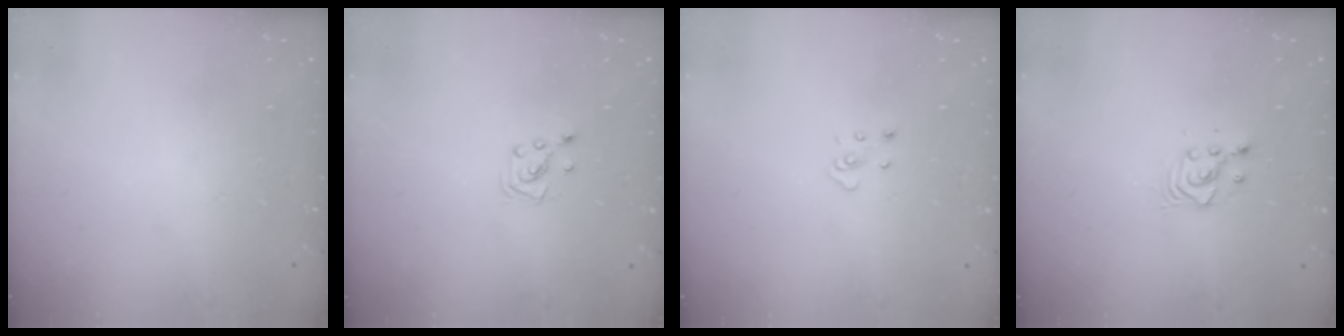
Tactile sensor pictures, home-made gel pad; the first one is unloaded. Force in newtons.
{"total": 4.3, "press": 4.3, "slide": 0.4}
{"total": 3.1, "press": 3.1, "slide": 0.2}
{"total": 3.7, "press": 3.7, "slide": 0.3}